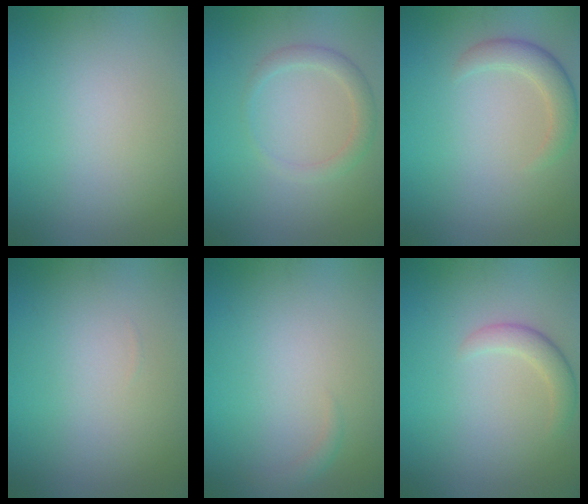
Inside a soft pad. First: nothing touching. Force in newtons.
{"total": 2.0, "press": 2.0, "slide": 0.2}
{"total": 2.8, "press": 2.8, "slide": 0.0}
{"total": 0.0}
{"total": 0.8, "press": 0.8, "slide": 0.0}
{"total": 2.1, "press": 2.1, "slide": 0.1}